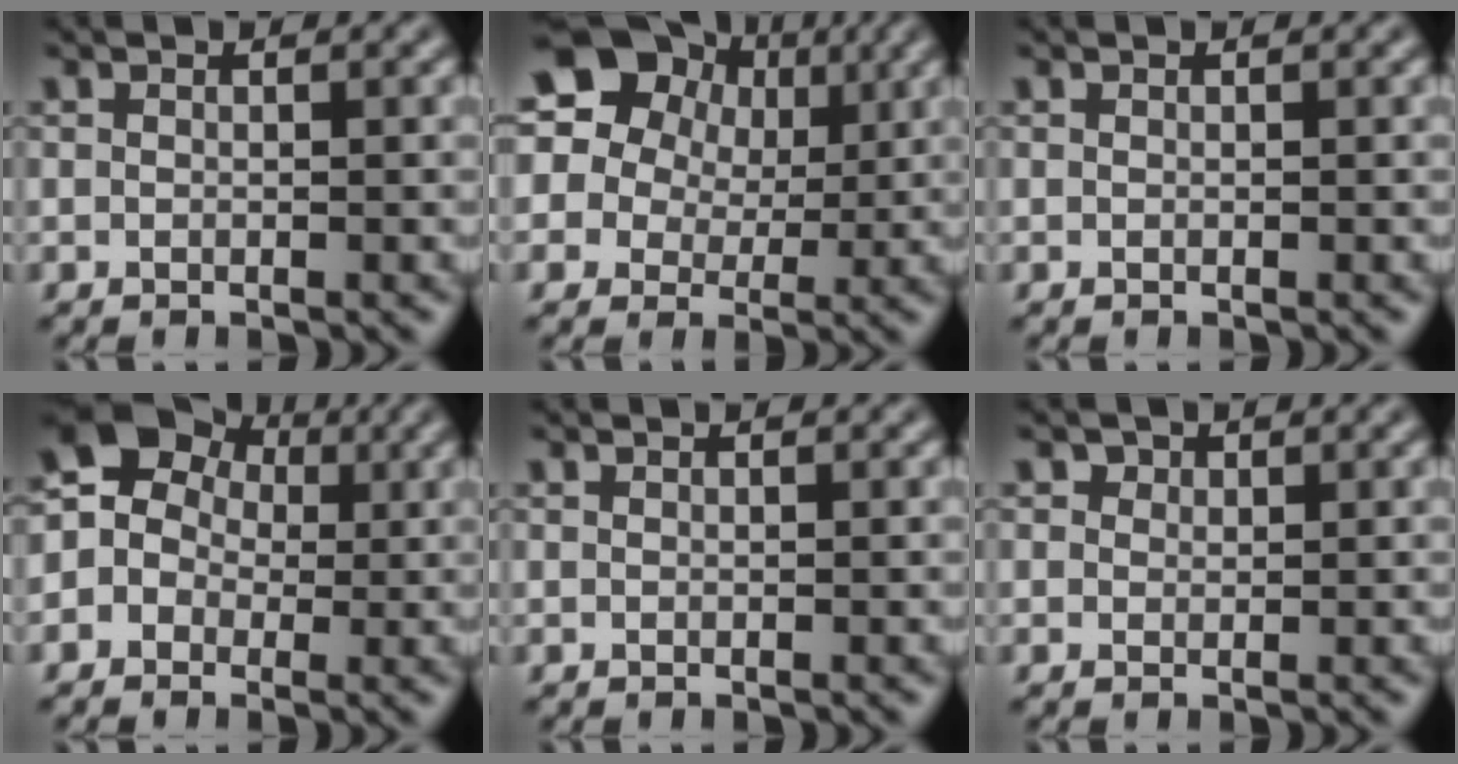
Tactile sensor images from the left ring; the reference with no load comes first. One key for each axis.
{"total": 16.7, "fx": 7.8, "fy": 13.1, "fz": 6.7, "tx": -0.166, "ty": 0.037, "tz": 0.130}
{"total": 0.0}
{"total": 8.6, "fx": 0.9, "fy": 7.7, "fz": 3.8, "tx": -0.073, "ty": 0.042, "tz": -0.038}
{"total": 0.0}
{"total": 1.3, "fx": 0.8, "fy": 0.9, "fz": 0.4, "tx": -0.004, "ty": -0.003, "tz": 0.005}